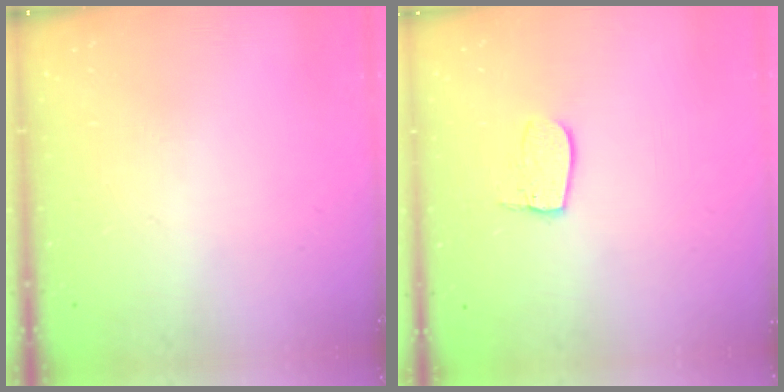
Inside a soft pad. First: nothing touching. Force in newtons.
{"total": 7.2, "press": 7.2, "slide": 0.3}